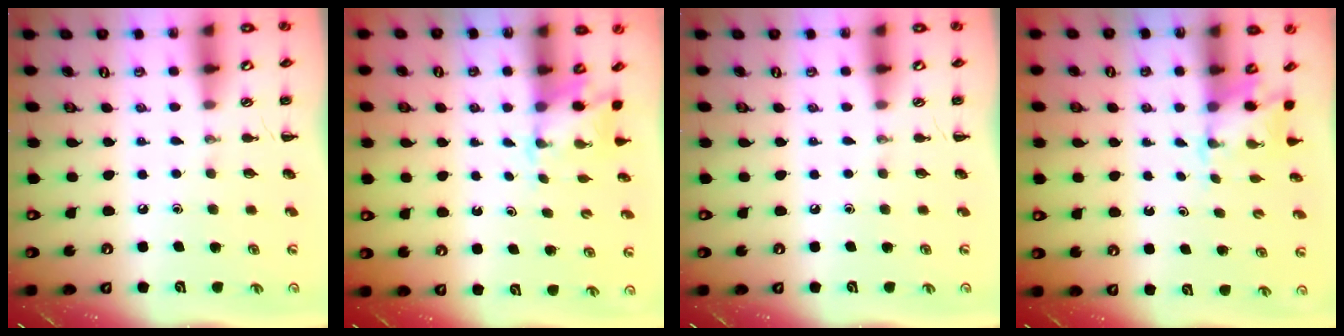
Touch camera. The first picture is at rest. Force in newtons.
{"total": 1.7, "press": 1.5, "slide": 0.6}
{"total": 0.0}
{"total": 1.7, "press": 1.5, "slide": 0.6}